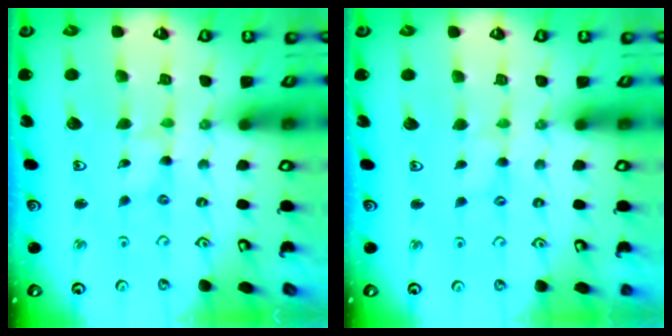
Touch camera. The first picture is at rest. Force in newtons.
{"total": 2.0, "press": 2.0, "slide": 0.3}